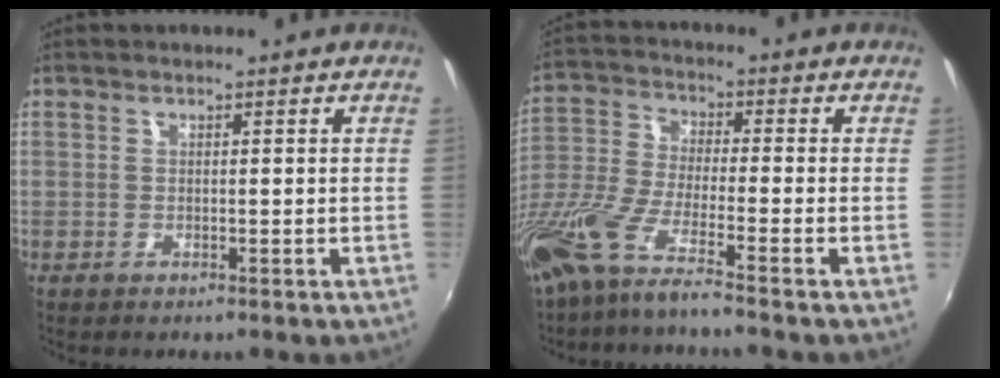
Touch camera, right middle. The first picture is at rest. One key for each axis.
{"total": 12.0, "fx": -8.7, "fy": 0.6, "fz": 8.2, "tx": -0.171, "ty": -0.034, "tz": -0.168}